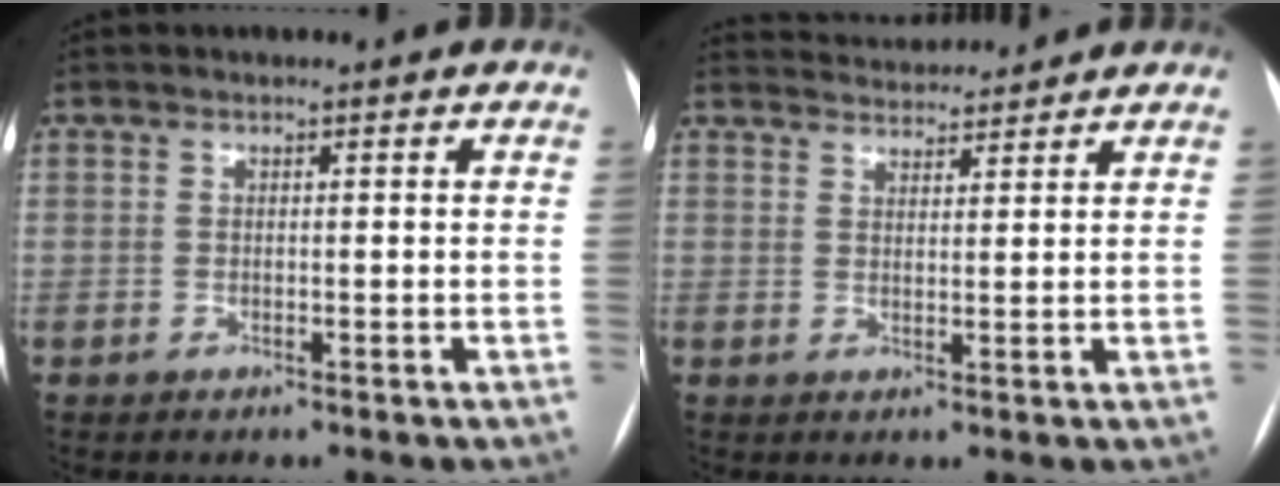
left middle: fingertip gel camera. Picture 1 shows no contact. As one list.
[{"total": 6.9, "force": [6.8, 0.8, 0.8], "torque": [-0.017, 0.023, 0.099]}]